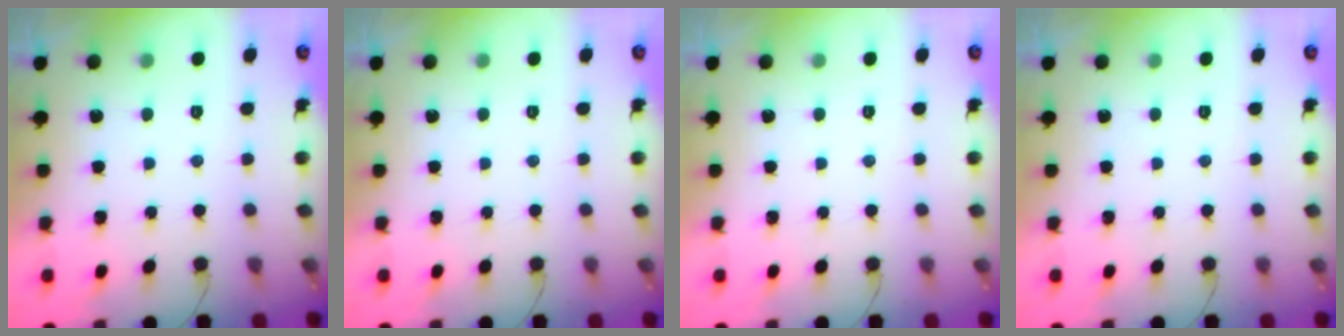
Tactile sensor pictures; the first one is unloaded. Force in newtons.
{"total": 0.0}
{"total": 0.0}
{"total": 0.0}